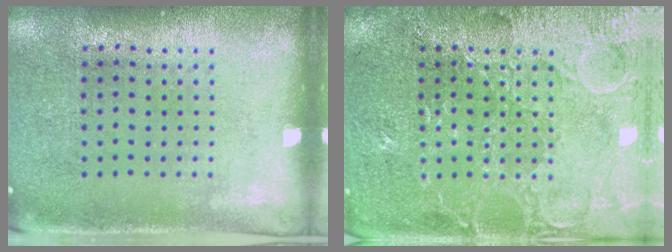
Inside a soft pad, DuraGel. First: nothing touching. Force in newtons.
{"total": 5.1, "press": 5.0, "slide": 0.7}